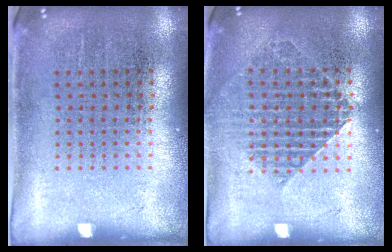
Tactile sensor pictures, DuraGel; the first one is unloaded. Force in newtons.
{"total": 1.4, "press": 1.3, "slide": 0.5}